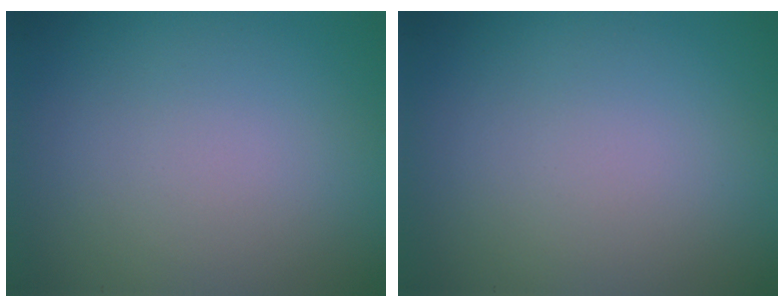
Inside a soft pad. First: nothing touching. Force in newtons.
{"total": 0.0}